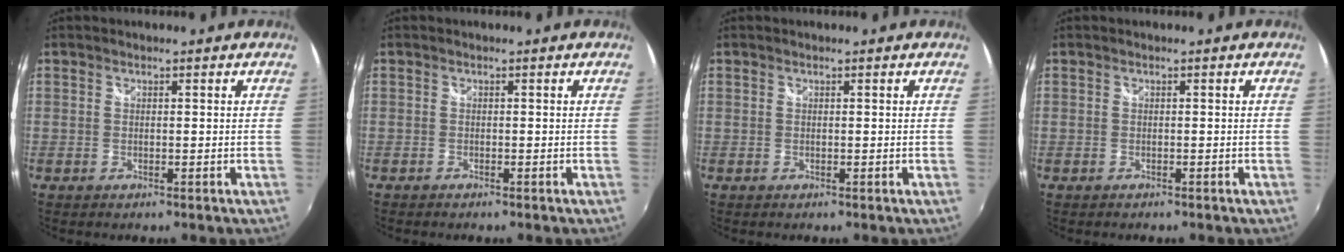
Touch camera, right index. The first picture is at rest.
{"total": 0.7, "force": [-0.7, -0.1, 0.1], "torque": [-0.007, -0.004, -0.015]}
{"total": 0.0}
{"total": 0.7, "force": [-0.7, 0.0, 0.2], "torque": [-0.008, -0.003, -0.010]}